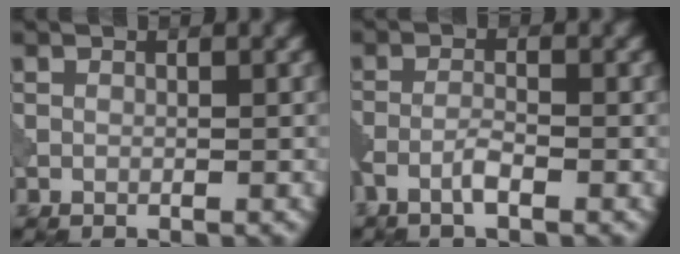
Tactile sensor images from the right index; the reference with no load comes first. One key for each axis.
{"total": 1.8, "fx": -1.1, "fy": 0.3, "fz": 1.5, "tx": -0.031, "ty": 0.006, "tz": -0.028}